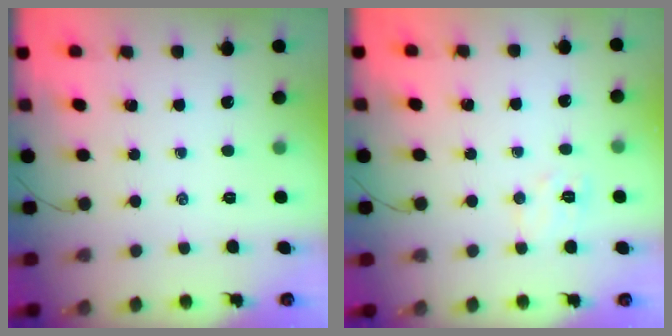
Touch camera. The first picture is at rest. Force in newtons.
{"total": 6.8, "press": 6.6, "slide": 1.3}